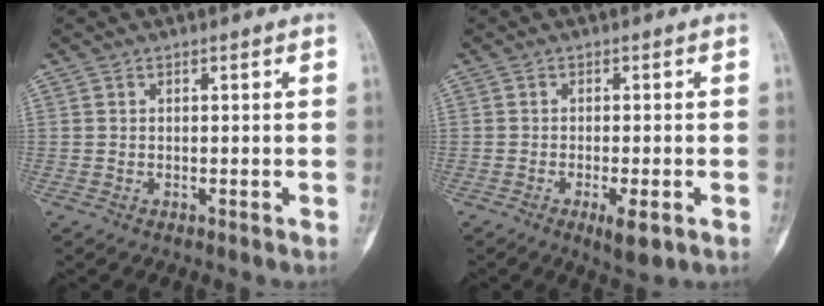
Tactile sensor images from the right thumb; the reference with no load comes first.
{"total": 4.4, "force": [-1.9, 1.3, 3.8], "torque": [-0.057, -0.004, -0.024]}